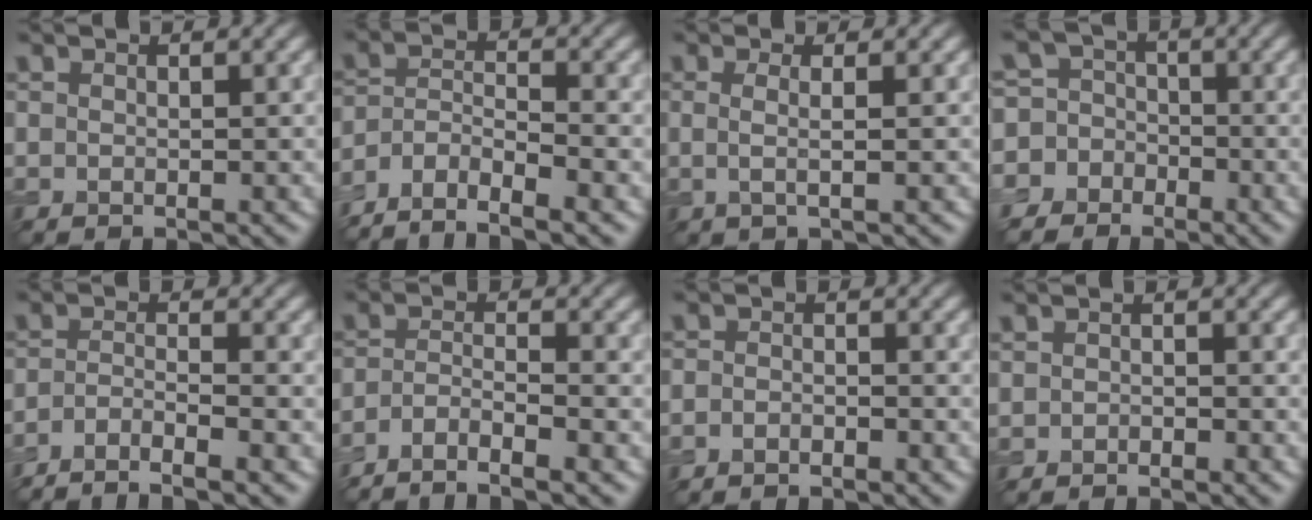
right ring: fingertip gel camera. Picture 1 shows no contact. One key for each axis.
{"total": 6.3, "fx": -5.0, "fy": 1.9, "fz": 3.4, "tx": -0.059, "ty": -0.005, "tz": -0.096}
{"total": 1.9, "fx": 0.0, "fy": 0.6, "fz": 1.8, "tx": -0.033, "ty": -0.003, "tz": -0.008}
{"total": 8.6, "fx": -4.2, "fy": 7.4, "fz": 0.9, "tx": -0.025, "ty": 0.012, "tz": -0.101}
{"total": 4.1, "fx": -3.1, "fy": 0.8, "fz": 2.6, "tx": -0.042, "ty": -0.001, "tz": -0.065}
{"total": 4.5, "fx": -3.4, "fy": 0.9, "fz": 2.7, "tx": -0.047, "ty": -0.001, "tz": -0.069}
{"total": 1.5, "fx": -1.1, "fy": 0.7, "fz": 0.7, "tx": -0.011, "ty": 0.001, "tz": -0.024}
{"total": 0.7, "fx": -0.5, "fy": 0.3, "fz": 0.3, "tx": -0.005, "ty": -0.002, "tz": -0.009}